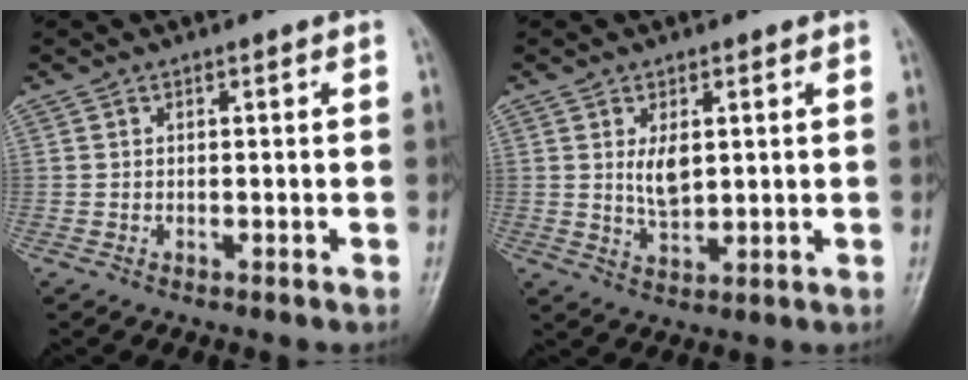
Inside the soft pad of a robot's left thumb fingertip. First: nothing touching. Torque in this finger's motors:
{"motor_torque": [0.83, 0.86, 0.56, -0.01, 0.01]}